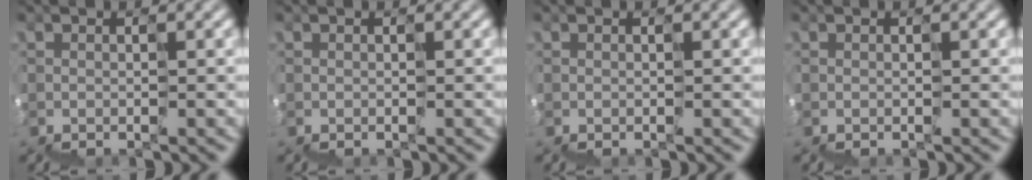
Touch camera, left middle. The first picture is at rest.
{"total": 0.0}
{"total": 0.0}
{"total": 0.0}